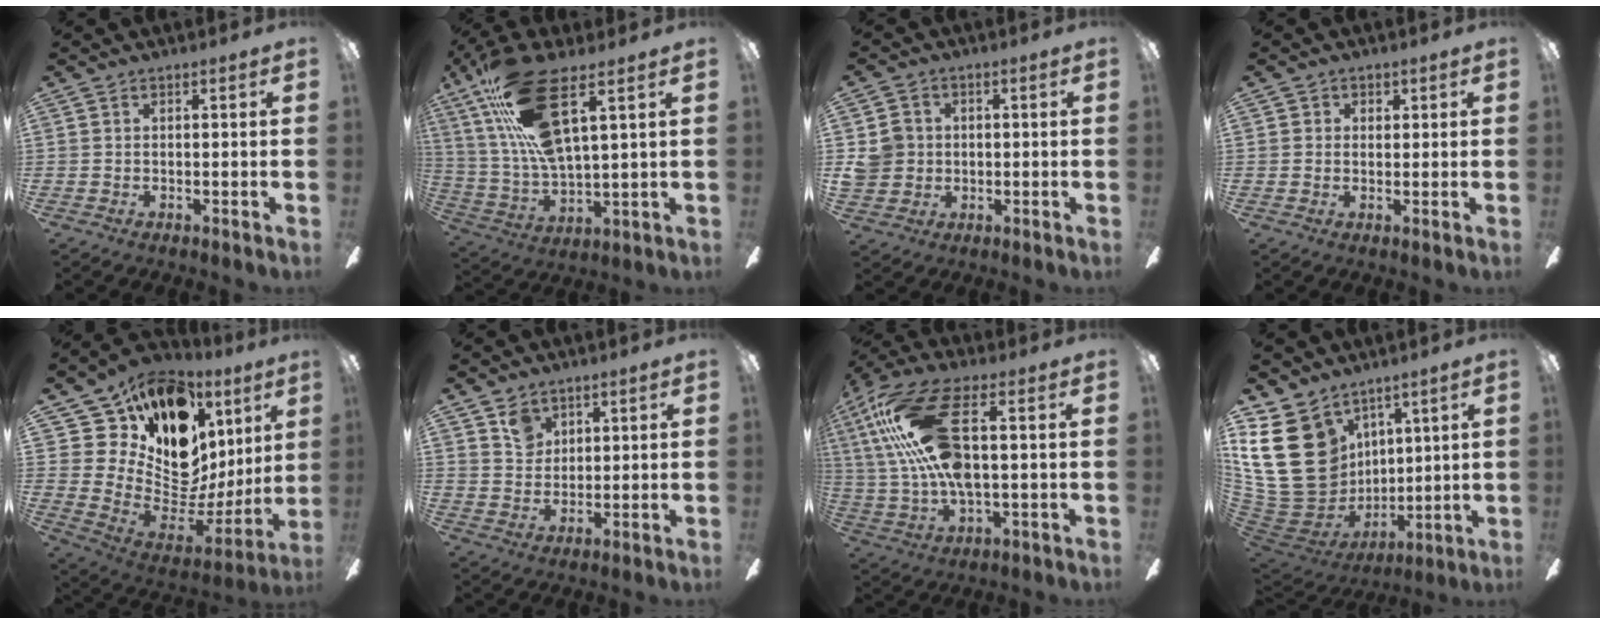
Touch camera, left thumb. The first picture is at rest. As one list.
[{"total": 20.2, "force": [10.7, 6.6, 15.8], "torque": [-0.338, -0.038, 0.178]}, {"total": 6.2, "force": [0.2, 5.9, 2.1], "torque": [-0.047, 0.011, 0.005]}, {"total": 1.5, "force": [0.6, 1.4, 0.0], "torque": [0.013, -0.001, 0.007]}, {"total": 18.5, "force": [11.8, 11.6, 8.2], "torque": [-0.154, -0.109, 0.238]}, {"total": 4.7, "force": [3.3, 3.2, 1.3], "torque": [-0.011, -0.012, 0.060]}, {"total": 22.4, "force": [4.9, 10.1, 19.4], "torque": [-0.411, -0.005, 0.081]}, {"total": 23.0, "force": [7.6, 17.9, 12.2], "torque": [-0.284, -0.045, 0.162]}]